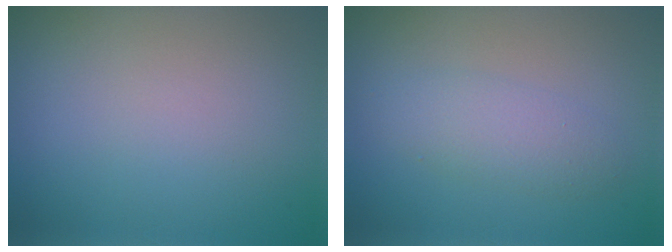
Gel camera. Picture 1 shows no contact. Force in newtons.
{"total": 2.7, "press": 2.7, "slide": 0.1}